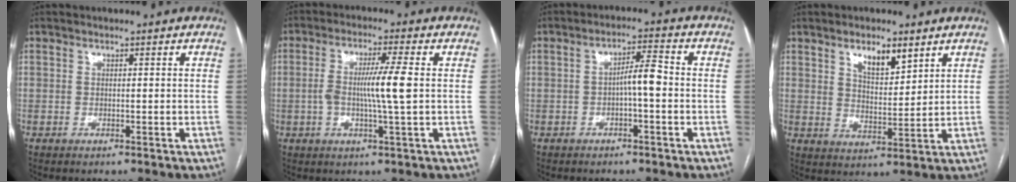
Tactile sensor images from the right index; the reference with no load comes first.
{"total": 7.2, "force": [-0.1, -0.3, 7.2], "torque": [-0.136, 0.003, -0.004]}
{"total": 4.3, "force": [-0.8, 0.7, 4.2], "torque": [-0.067, 0.012, -0.011]}
{"total": 6.2, "force": [4.0, 2.1, 4.2], "torque": [-0.074, -0.005, 0.071]}